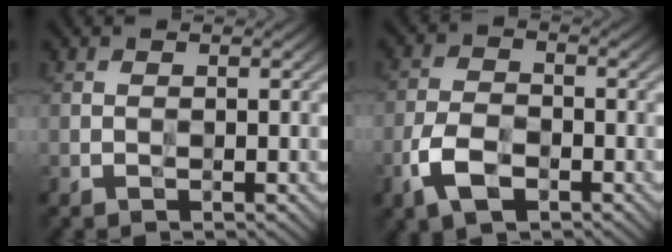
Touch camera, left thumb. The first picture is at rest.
{"total": 5.9, "force": [-3.0, 3.0, 4.1], "torque": [-0.089, -0.005, -0.067]}